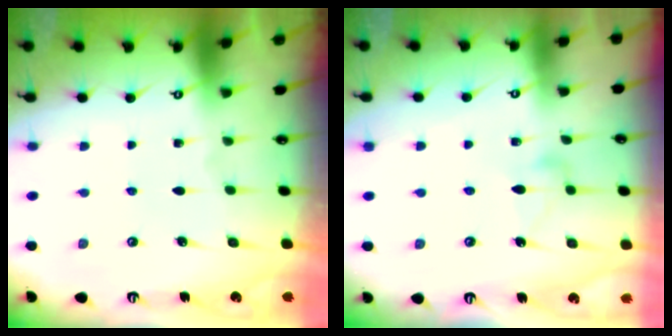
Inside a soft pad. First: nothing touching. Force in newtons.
{"total": 8.4, "press": 8.4, "slide": 0.1}